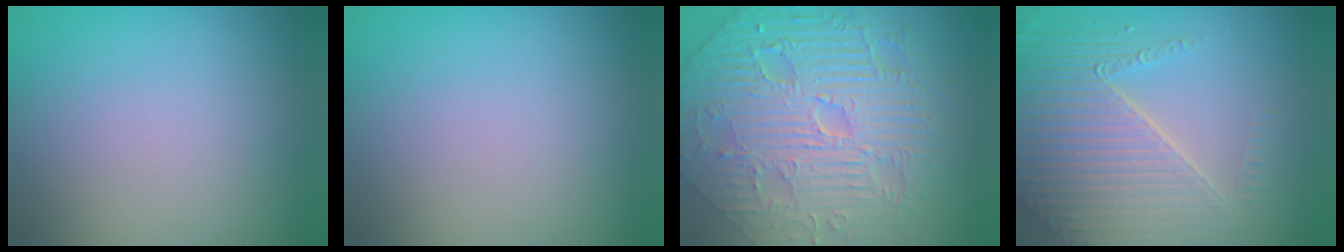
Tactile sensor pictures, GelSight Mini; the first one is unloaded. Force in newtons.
{"total": 0.0}
{"total": 9.9, "press": 7.4, "slide": 6.6}
{"total": 6.2, "press": 5.1, "slide": 3.5}